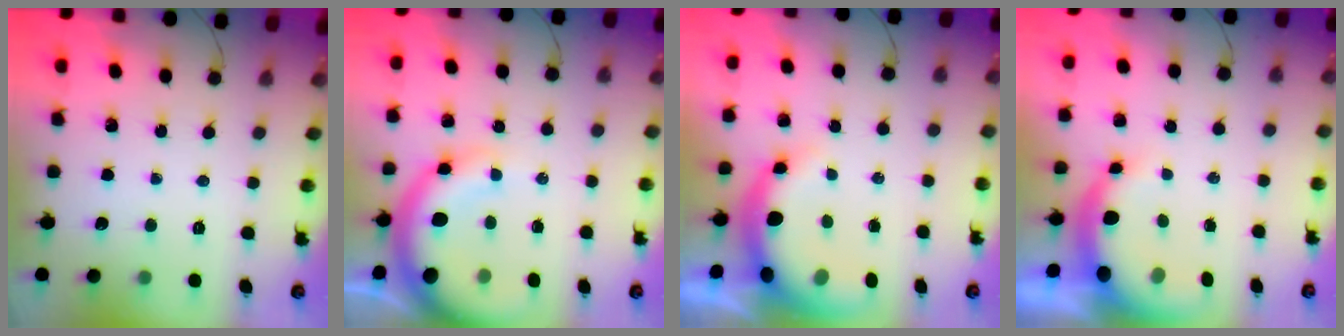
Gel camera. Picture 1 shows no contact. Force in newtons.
{"total": 10.9, "press": 10.7, "slide": 2.4}
{"total": 10.9, "press": 10.6, "slide": 2.5}
{"total": 8.4, "press": 8.3, "slide": 1.4}